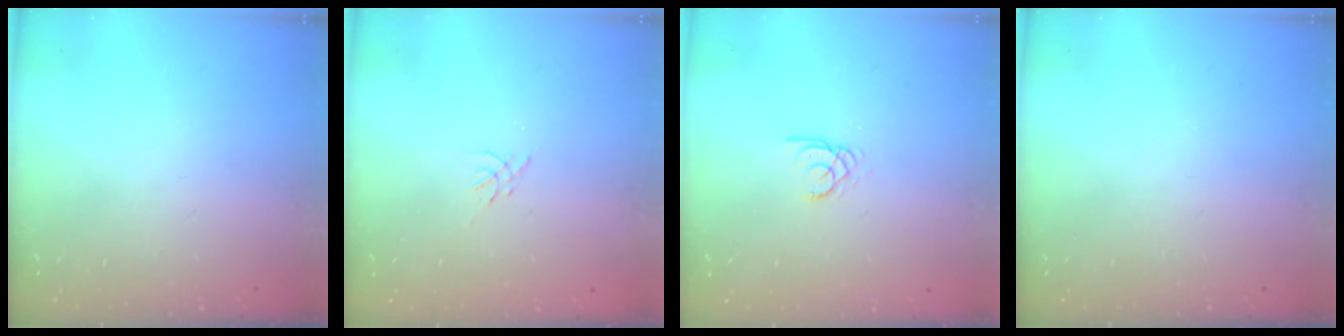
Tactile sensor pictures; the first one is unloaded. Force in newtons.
{"total": 0.0}
{"total": 1.9, "press": 1.9, "slide": 0.0}
{"total": 0.0}